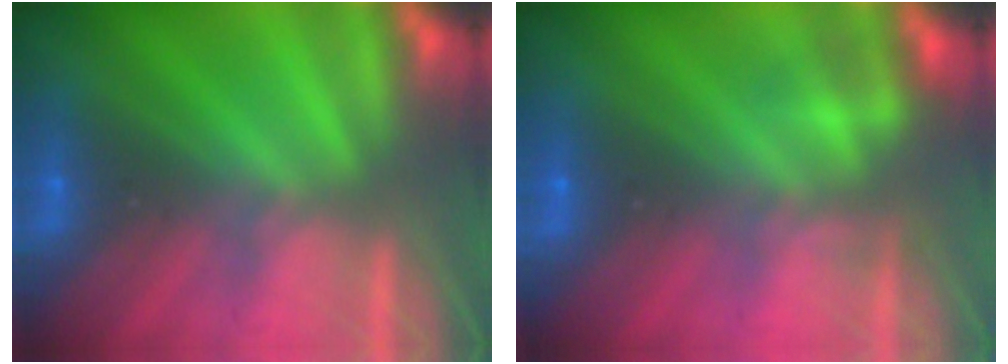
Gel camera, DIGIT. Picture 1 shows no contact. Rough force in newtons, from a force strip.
{"total": 2.3}